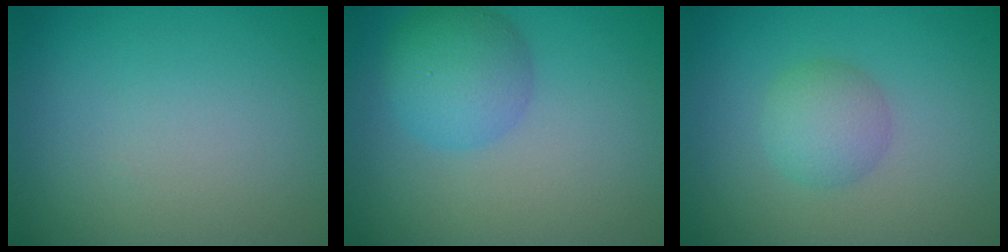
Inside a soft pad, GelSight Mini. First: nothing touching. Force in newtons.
{"total": 4.0, "press": 3.9, "slide": 0.2}
{"total": 2.4, "press": 2.4, "slide": 0.0}